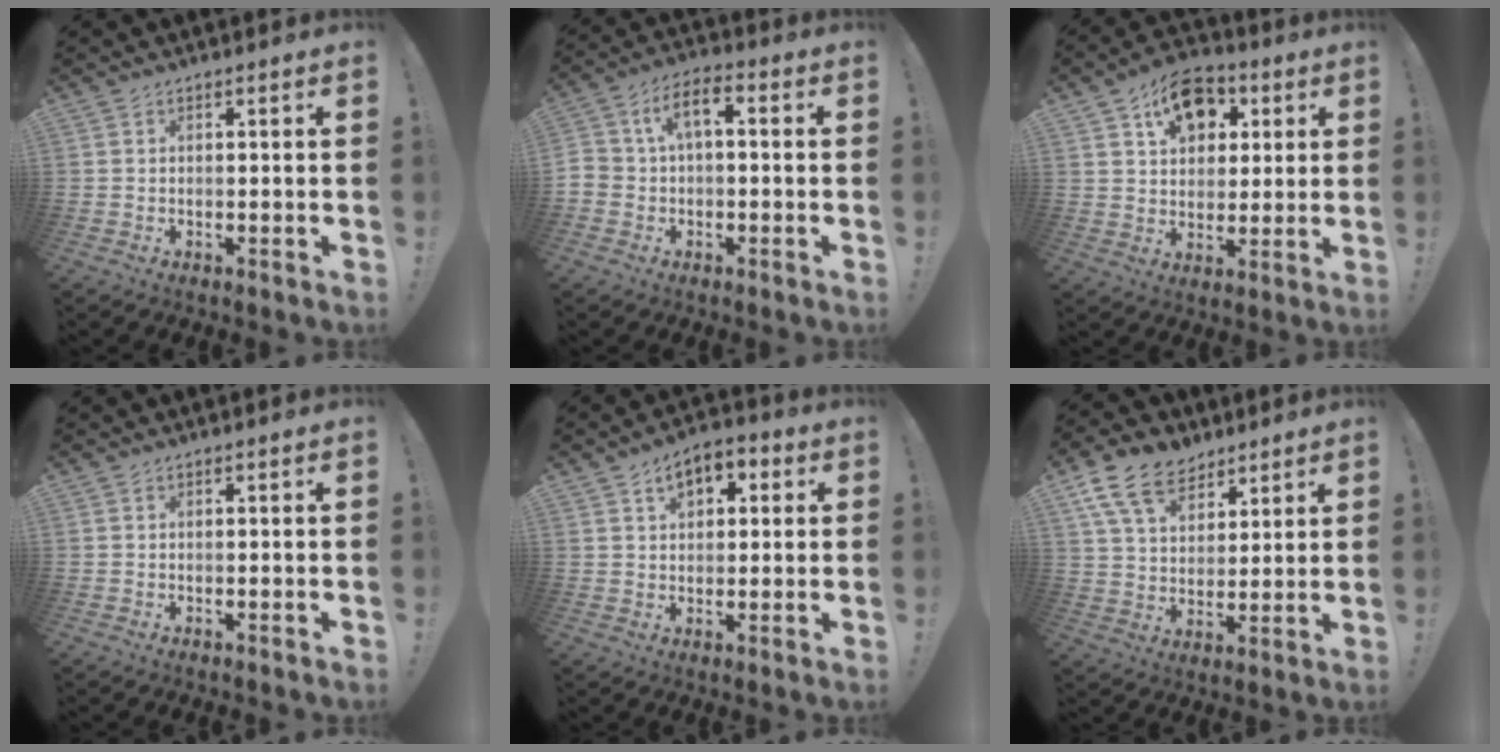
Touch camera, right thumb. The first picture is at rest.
{"total": 6.9, "force": [-0.3, 4.8, 4.9], "torque": [-0.103, 0.013, -0.003]}
{"total": 13.5, "force": [6.0, 9.9, 6.9], "torque": [-0.085, -0.022, 0.111]}
{"total": 0.0}
{"total": 7.4, "force": [3.2, 5.0, 4.4], "torque": [-0.061, -0.003, 0.057]}
{"total": 14.5, "force": [9.0, 9.2, 6.8], "torque": [-0.123, -0.044, 0.173]}